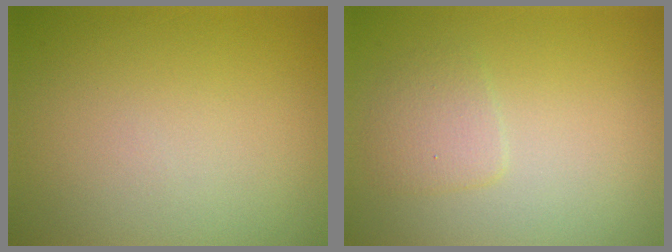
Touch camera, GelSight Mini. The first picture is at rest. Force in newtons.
{"total": 1.6, "press": 1.6, "slide": 0.1}